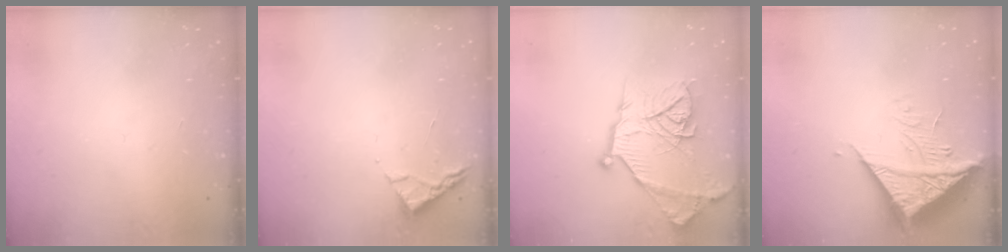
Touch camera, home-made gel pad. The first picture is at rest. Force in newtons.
{"total": 3.0, "press": 2.9, "slide": 0.4}
{"total": 18.7, "press": 18.6, "slide": 1.4}
{"total": 11.2, "press": 11.1, "slide": 1.4}